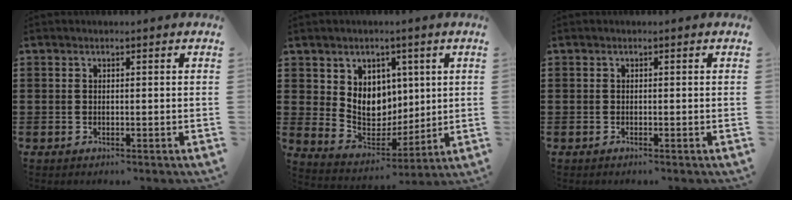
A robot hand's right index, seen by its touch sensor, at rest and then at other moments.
{"total": 7.3, "force": [2.9, 6.5, 1.9], "torque": [-0.049, -0.016, 0.057]}
{"total": 0.0}